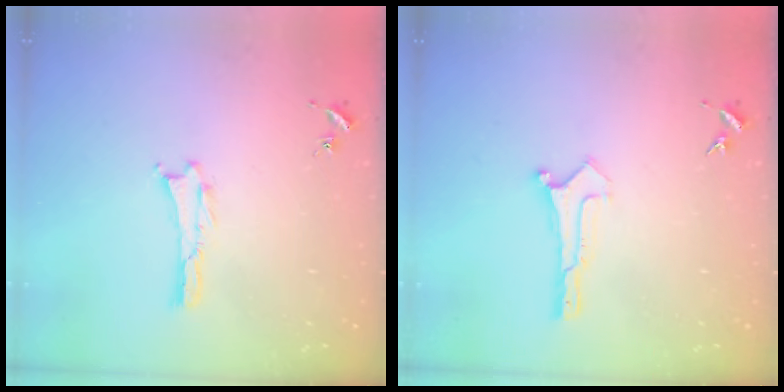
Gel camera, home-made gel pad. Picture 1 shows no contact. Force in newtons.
{"total": 0.0}